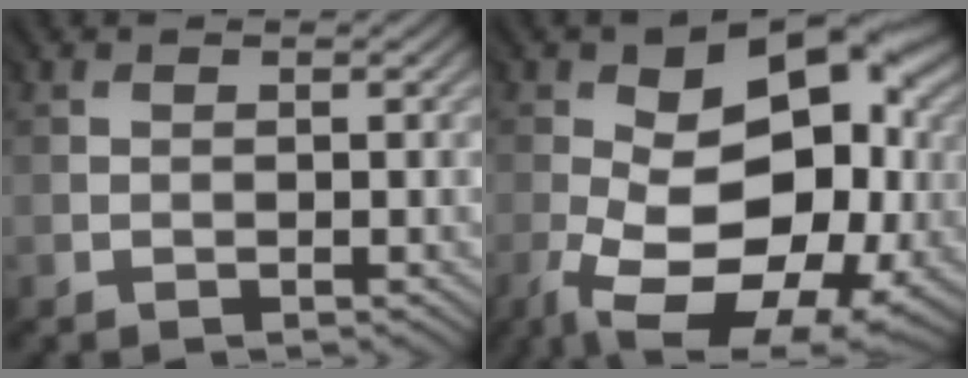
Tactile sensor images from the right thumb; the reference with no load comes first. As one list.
[{"total": 18.7, "force": [-3.3, 11.5, 14.3], "torque": [-0.218, -0.034, -0.018]}]